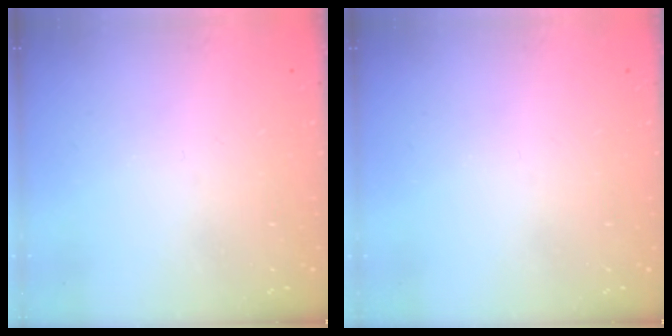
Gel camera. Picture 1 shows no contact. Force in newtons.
{"total": 0.0}